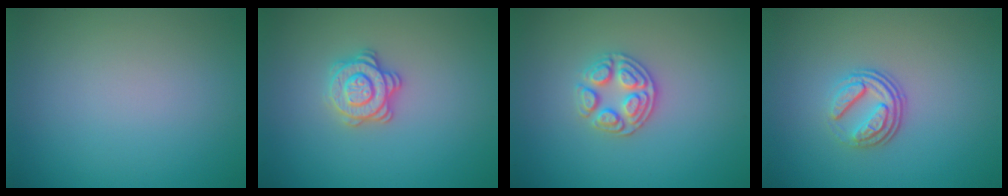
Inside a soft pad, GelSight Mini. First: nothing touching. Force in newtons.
{"total": 2.9, "press": 2.7, "slide": 1.1}
{"total": 3.0, "press": 2.8, "slide": 1.1}
{"total": 3.6, "press": 2.5, "slide": 2.6}